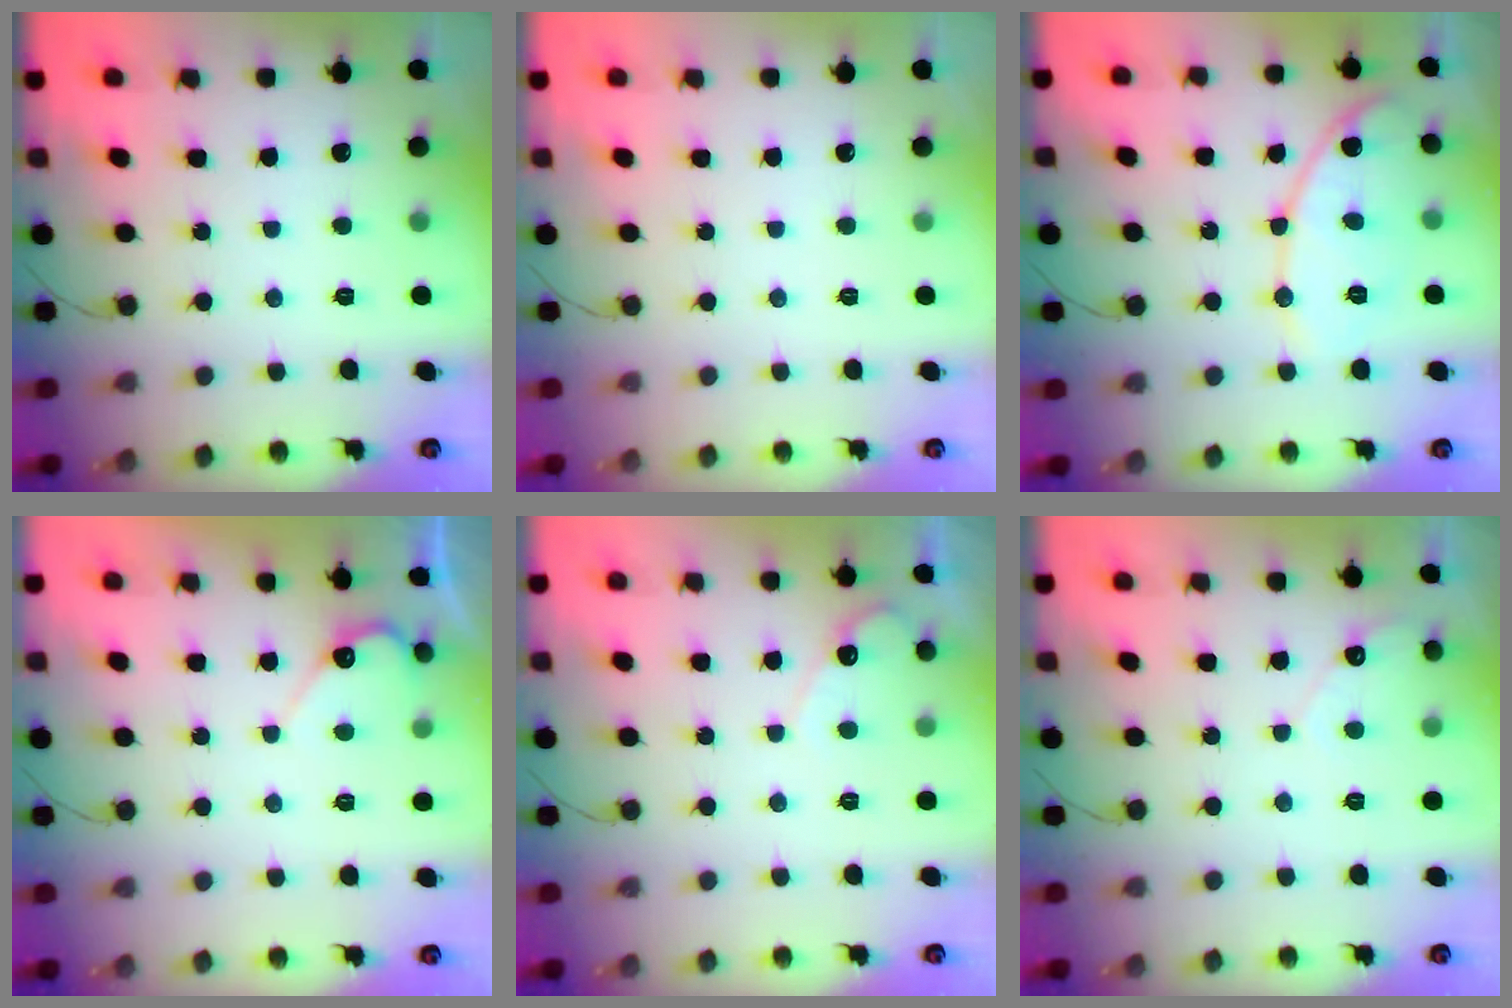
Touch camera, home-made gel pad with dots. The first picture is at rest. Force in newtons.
{"total": 0.0}
{"total": 11.4, "press": 11.3, "slide": 0.9}
{"total": 6.7, "press": 6.7, "slide": 0.5}
{"total": 3.8, "press": 3.8, "slide": 0.2}
{"total": 4.4, "press": 4.4, "slide": 0.4}